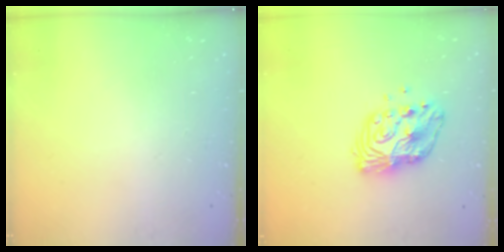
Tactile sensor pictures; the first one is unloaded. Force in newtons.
{"total": 11.9, "press": 11.9, "slide": 0.8}